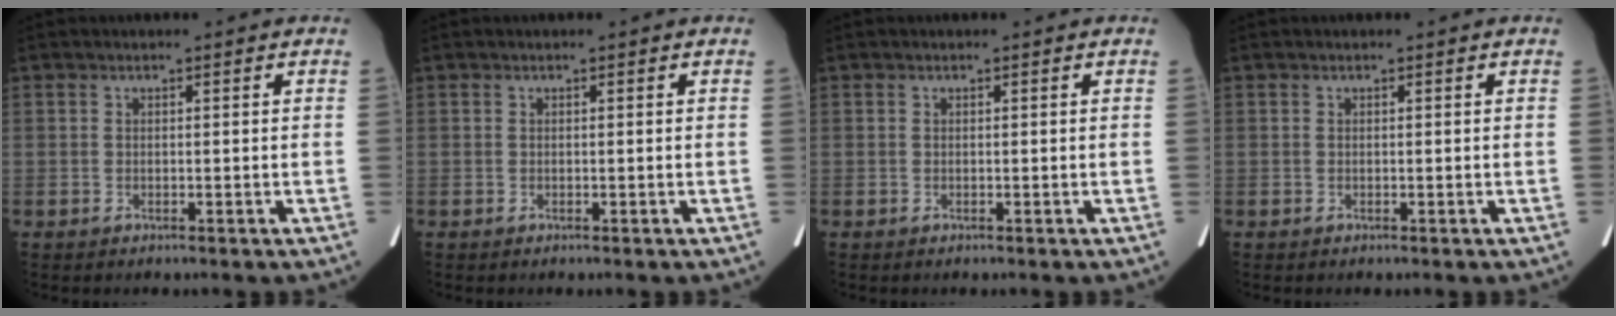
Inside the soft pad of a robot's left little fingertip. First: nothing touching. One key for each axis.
{"total": 0.0}
{"total": 0.0}
{"total": 0.0}